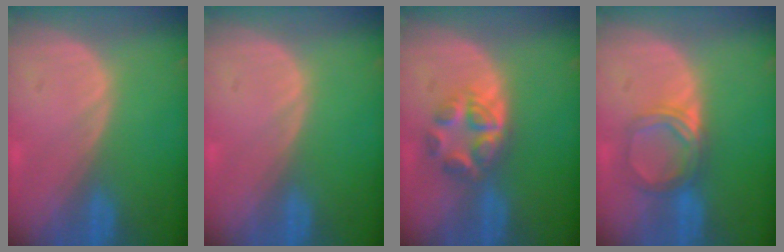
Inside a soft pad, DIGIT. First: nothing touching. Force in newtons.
{"total": 0.0}
{"total": 5.3, "press": 5.1, "slide": 1.5}
{"total": 5.0, "press": 4.6, "slide": 1.9}